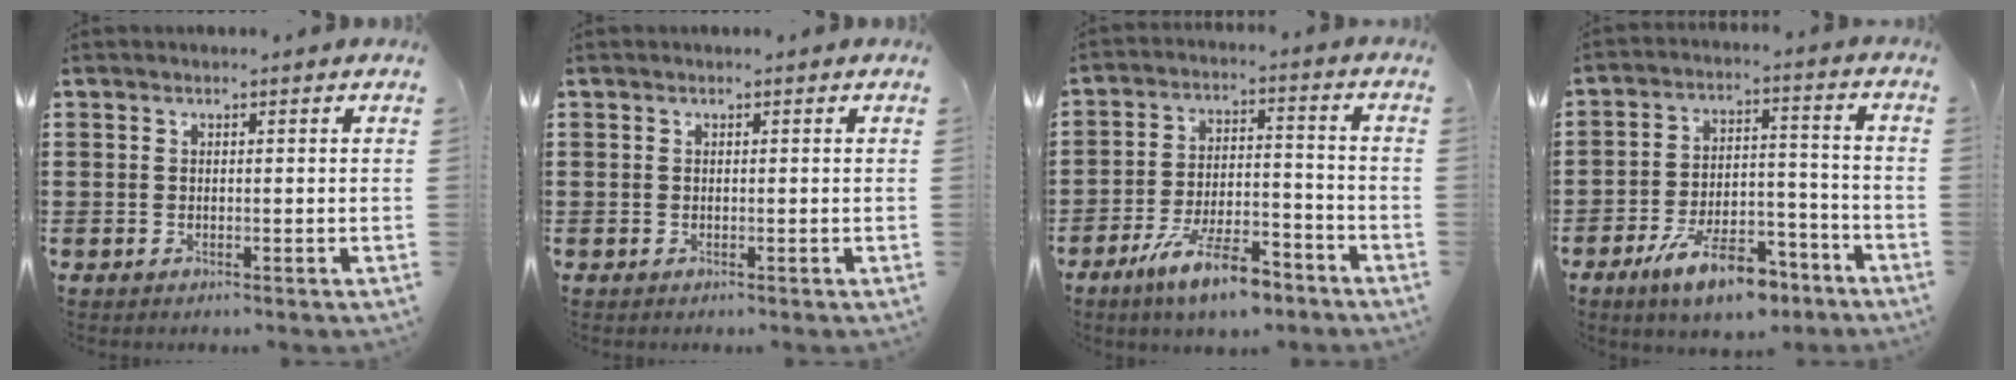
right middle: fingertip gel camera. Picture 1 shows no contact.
{"total": 0.0}
{"total": 9.8, "force": [-7.3, 2.2, 6.1], "torque": [-0.124, 0.011, -0.140]}
{"total": 10.8, "force": [-7.6, 3.7, 6.7], "torque": [-0.119, 0.026, -0.139]}